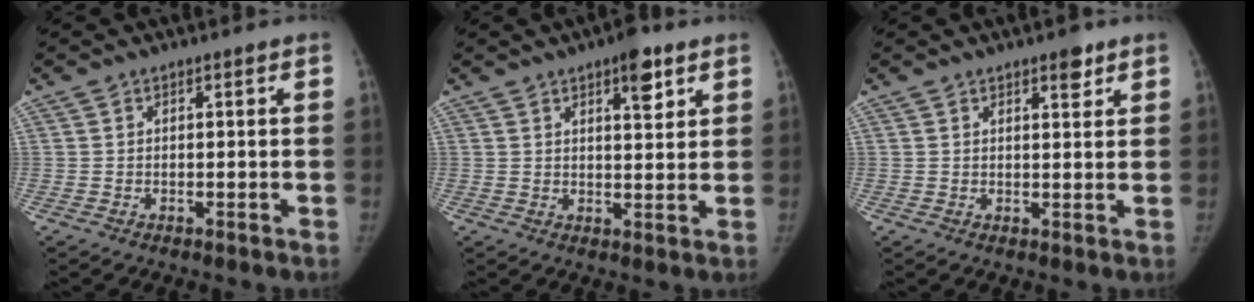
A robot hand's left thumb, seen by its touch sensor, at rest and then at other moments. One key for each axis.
{"total": 6.2, "fx": 3.6, "fy": 2.2, "fz": 4.6, "tx": -0.049, "ty": -0.017, "tz": 0.046}
{"total": 3.1, "fx": 2.1, "fy": 1.2, "fz": 2.0, "tx": -0.014, "ty": -0.011, "tz": 0.028}